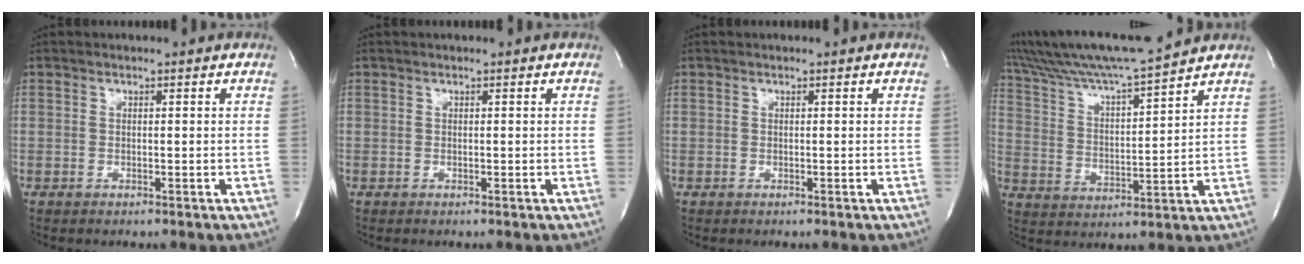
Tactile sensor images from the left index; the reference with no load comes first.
{"total": 0.0}
{"total": 0.0}
{"total": 14.7, "force": [13.2, -0.9, 6.5], "torque": [-0.132, 0.005, 0.226]}